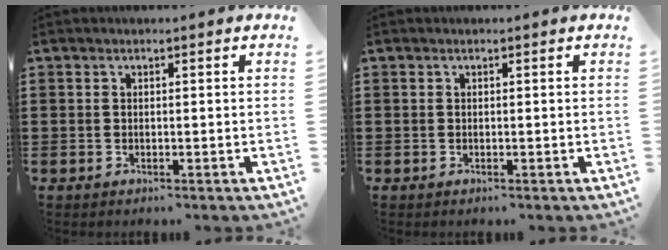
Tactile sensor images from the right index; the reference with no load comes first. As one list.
[{"total": 0.0}]